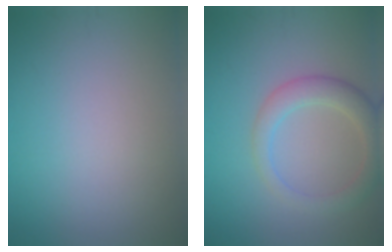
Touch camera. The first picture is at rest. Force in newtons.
{"total": 3.6, "press": 3.5, "slide": 0.2}